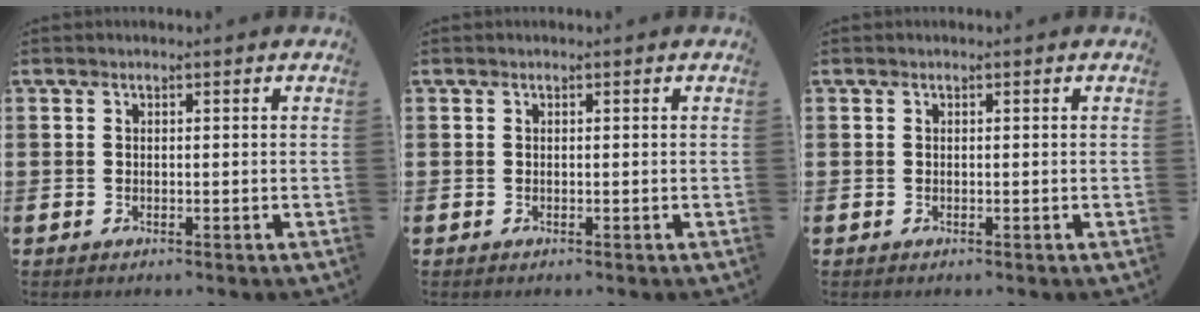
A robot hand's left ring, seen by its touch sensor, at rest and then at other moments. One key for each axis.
{"total": 0.0}
{"total": 0.0}